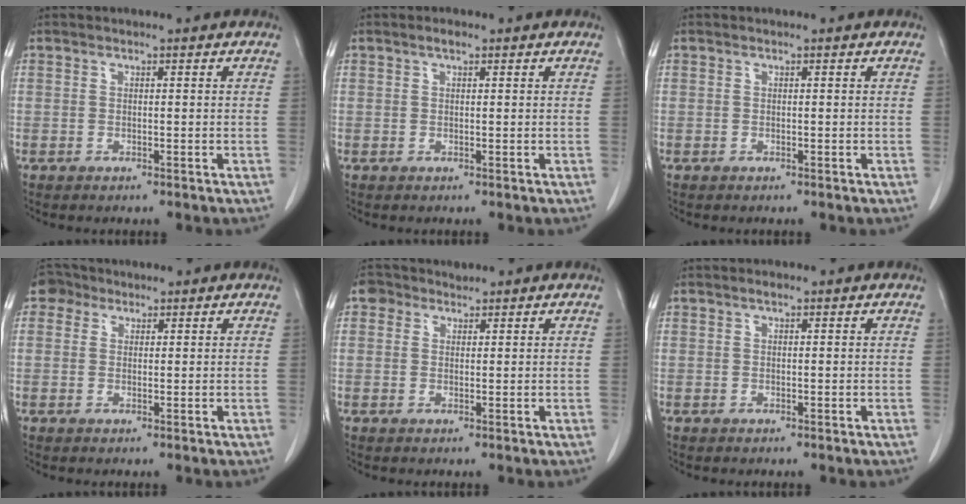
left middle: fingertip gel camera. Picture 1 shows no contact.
{"total": 1.0, "force": [0.6, 0.3, 0.7], "torque": [-0.014, 0.003, 0.010]}
{"total": 0.0}
{"total": 2.7, "force": [1.6, 2.1, 0.4], "torque": [-0.005, 0.009, 0.024]}
{"total": 2.2, "force": [1.5, 1.6, 0.3], "torque": [-0.009, 0.016, 0.024]}
{"total": 0.6, "force": [0.4, 0.2, 0.4], "torque": [-0.012, 0.000, 0.007]}